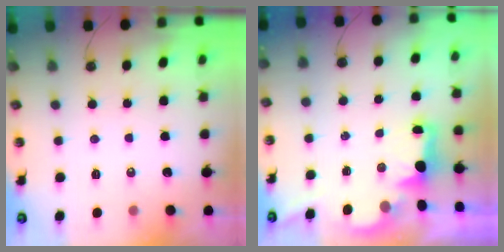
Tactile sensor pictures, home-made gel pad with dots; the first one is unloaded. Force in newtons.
{"total": 2.2, "press": 2.1, "slide": 0.8}